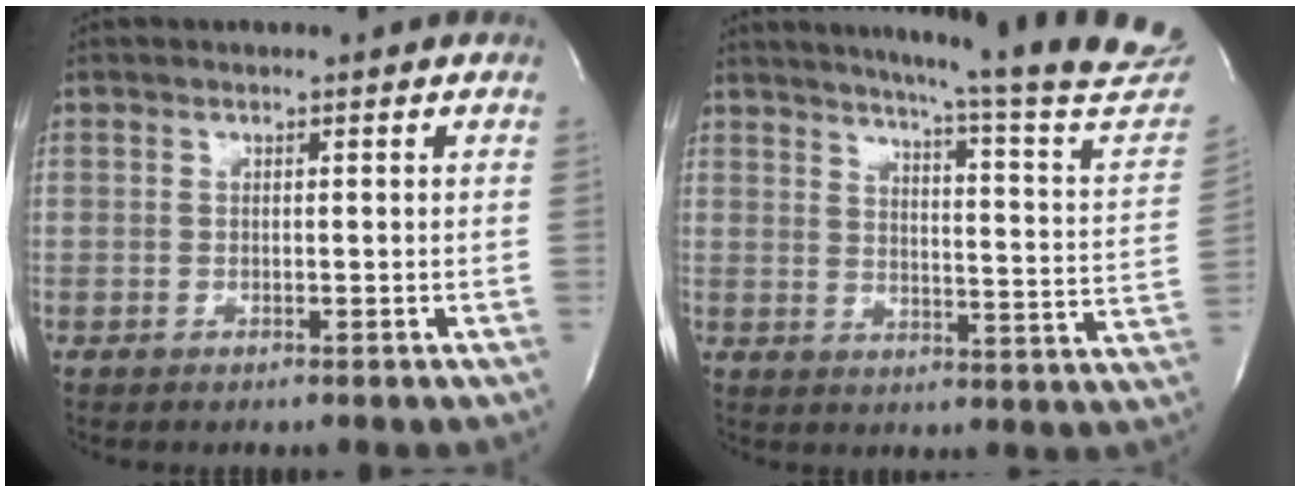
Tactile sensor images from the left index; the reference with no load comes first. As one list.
[{"total": 24.9, "force": [22.6, -0.7, 10.5], "torque": [-0.153, -0.105, 0.265]}]